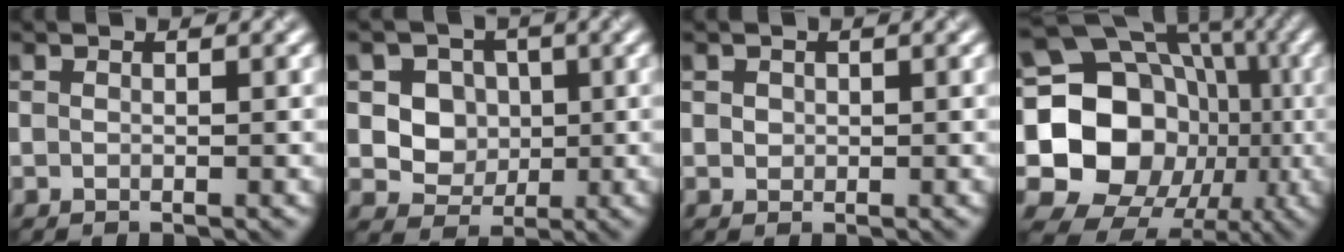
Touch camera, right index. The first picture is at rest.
{"total": 5.1, "force": [0.9, 4.5, 2.2], "torque": [-0.035, -0.004, 0.016]}
{"total": 0.8, "force": [0.2, 0.7, 0.2], "torque": [-0.004, -0.005, 0.006]}
{"total": 19.8, "force": [-1.3, 16.9, 10.3], "torque": [-0.161, 0.001, -0.052]}